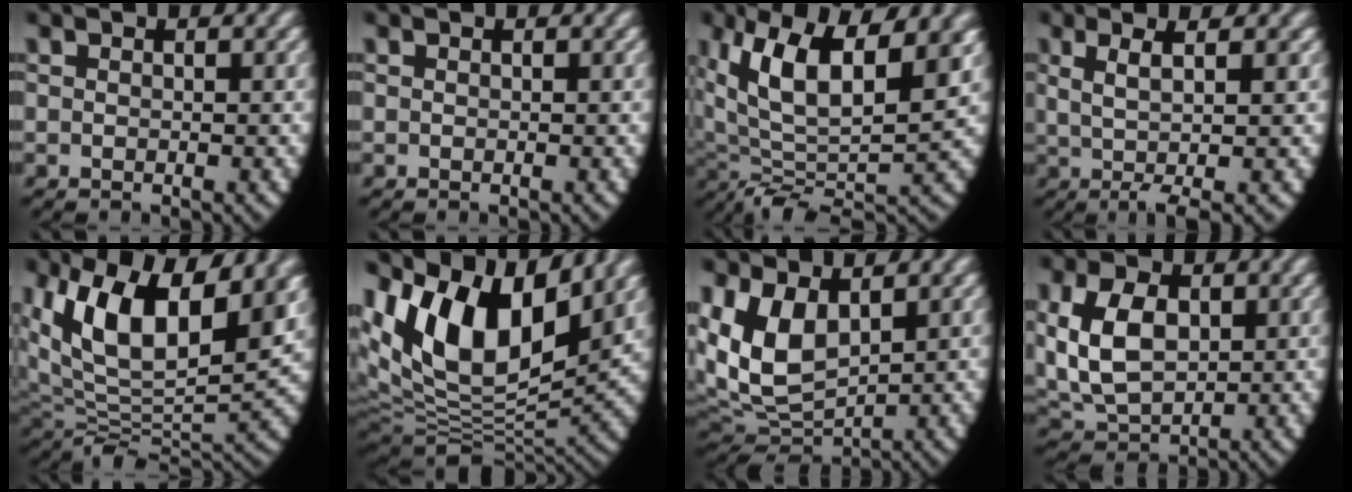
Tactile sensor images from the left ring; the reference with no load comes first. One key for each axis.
{"total": 0.0}
{"total": 10.4, "fx": 2.2, "fy": 6.0, "fz": 8.3, "tx": -0.186, "ty": -0.023, "tz": 0.048}
{"total": 5.5, "fx": 0.1, "fy": 1.9, "fz": 5.2, "tx": -0.085, "ty": -0.001, "tz": 0.010}
{"total": 9.8, "fx": 2.7, "fy": 5.1, "fz": 7.8, "tx": -0.178, "ty": -0.023, "tz": 0.057}
{"total": 17.0, "fx": 3.9, "fy": 11.3, "fz": 12.1, "tx": -0.258, "ty": -0.030, "tz": 0.074}
{"total": 11.1, "fx": 0.9, "fy": 9.0, "fz": 6.4, "tx": -0.183, "ty": -0.031, "tz": 0.026}
{"total": 8.9, "fx": 0.1, "fy": 7.3, "fz": 5.2, "tx": -0.141, "ty": -0.037, "tz": 0.021}